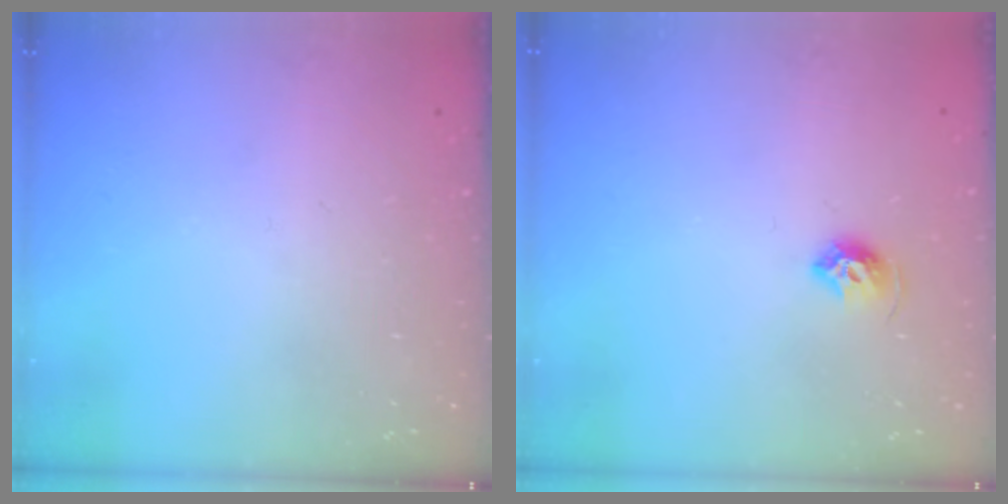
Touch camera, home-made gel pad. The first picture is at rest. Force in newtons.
{"total": 6.9, "press": 6.8, "slide": 0.9}